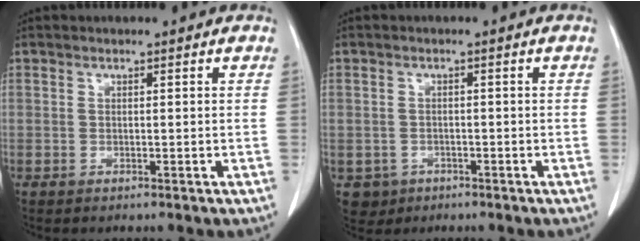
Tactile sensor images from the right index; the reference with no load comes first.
{"total": 3.3, "force": [-1.4, 3.0, 0.2], "torque": [0.000, 0.008, -0.017]}